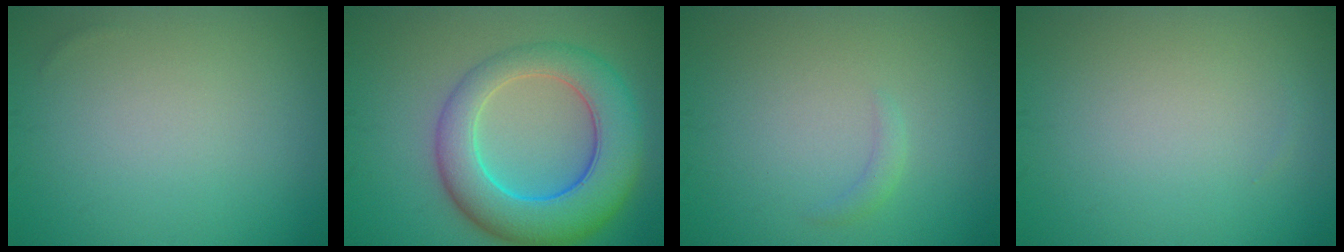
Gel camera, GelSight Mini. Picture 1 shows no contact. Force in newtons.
{"total": 9.2, "press": 9.2, "slide": 0.3}
{"total": 0.9, "press": 0.9, "slide": 0.1}
{"total": 0.0}